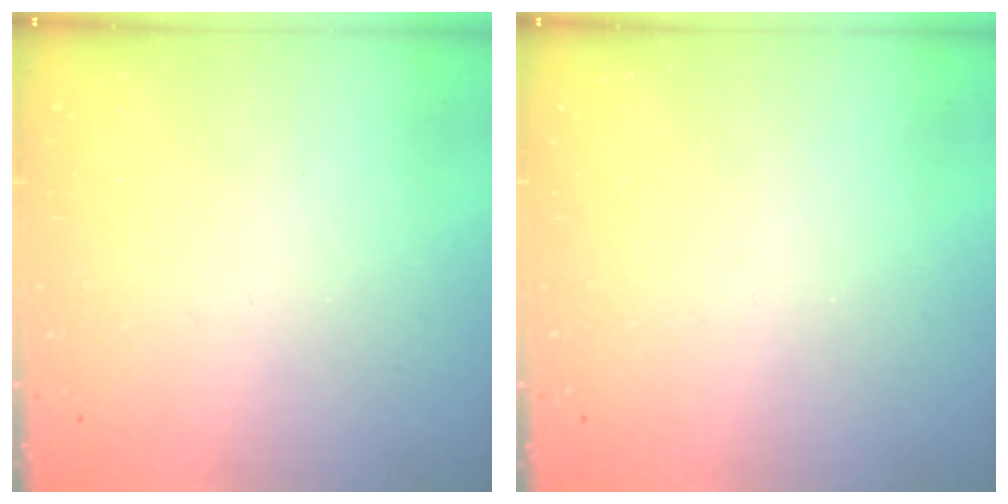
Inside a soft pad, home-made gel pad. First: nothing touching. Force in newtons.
{"total": 0.0}